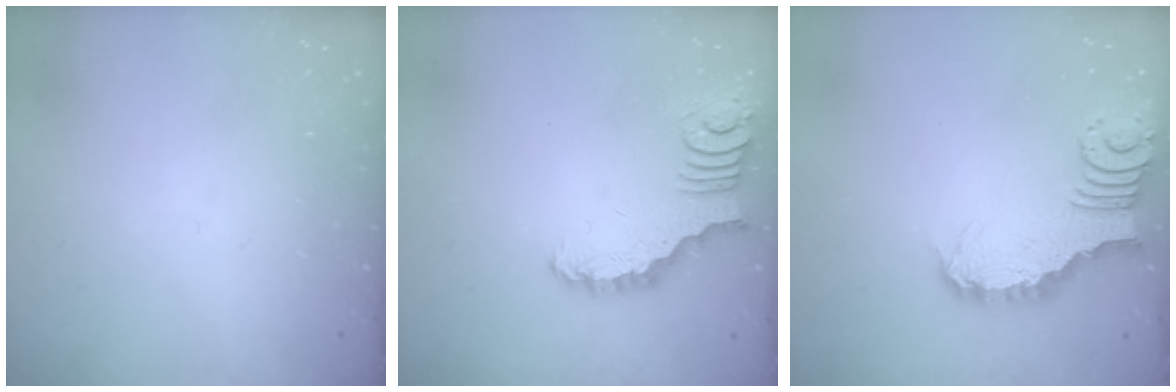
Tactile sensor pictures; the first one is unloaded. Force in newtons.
{"total": 2.8, "press": 2.8, "slide": 0.3}
{"total": 4.1, "press": 4.1, "slide": 0.3}